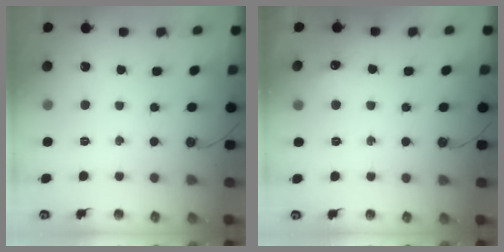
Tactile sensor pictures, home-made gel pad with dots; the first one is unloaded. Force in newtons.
{"total": 4.8, "press": 4.8, "slide": 0.7}